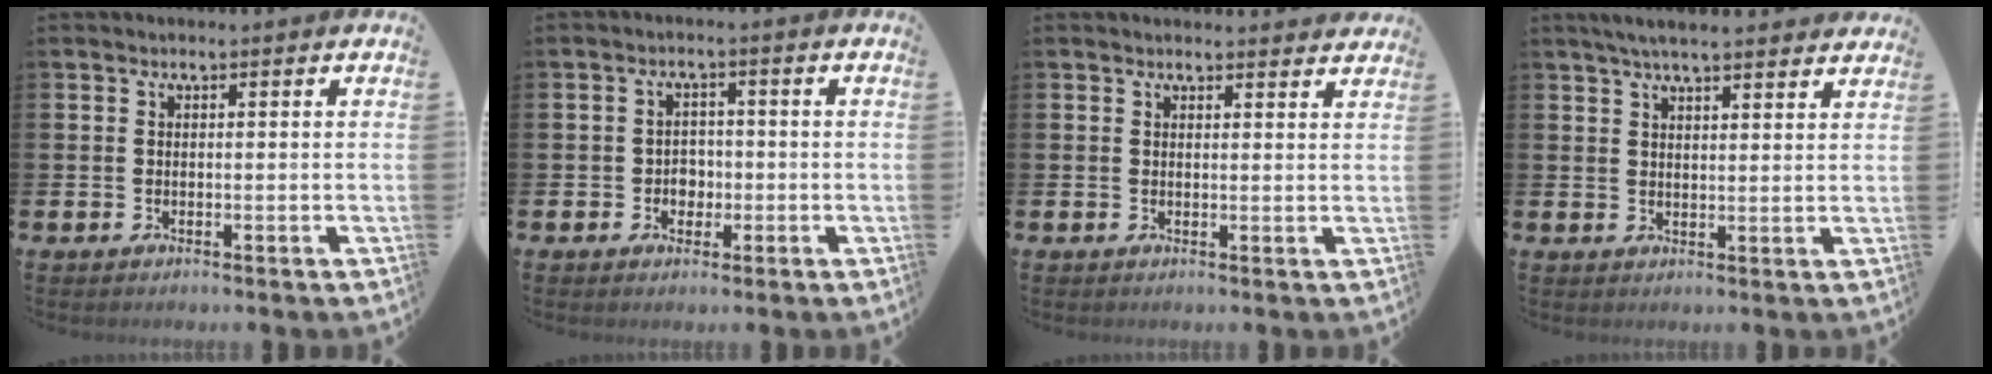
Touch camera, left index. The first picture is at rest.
{"total": 2.5, "force": [-0.6, 2.3, 1.0], "torque": [-0.012, 0.003, -0.019]}
{"total": 1.7, "force": [1.7, 0.2, -0.1], "torque": [0.011, -0.009, 0.029]}
{"total": 4.7, "force": [4.4, 0.5, 1.7], "torque": [-0.039, -0.012, 0.078]}